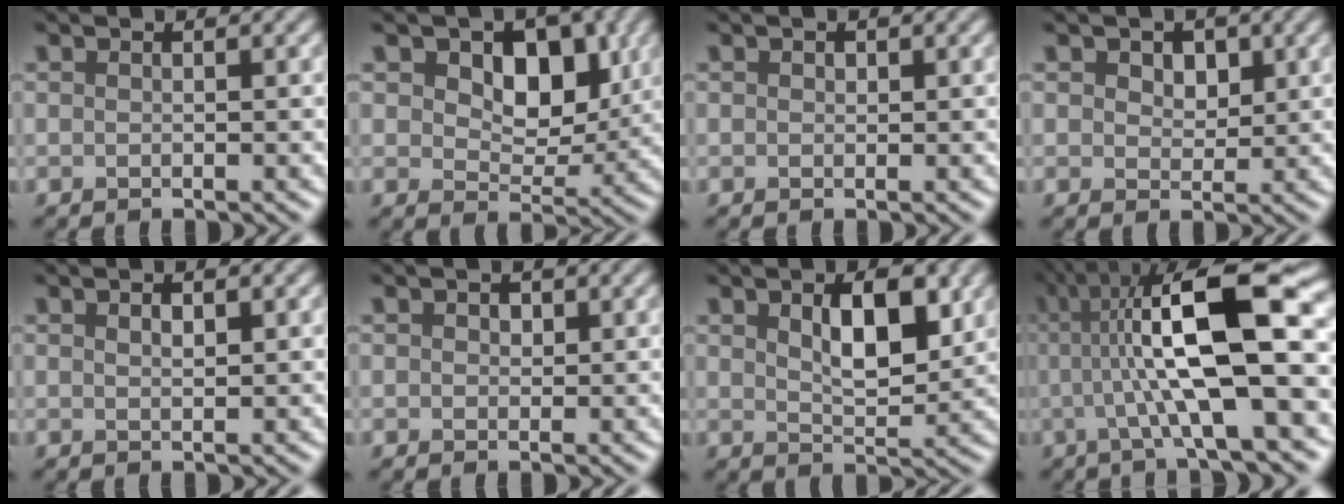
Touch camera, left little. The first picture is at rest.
{"total": 6.2, "force": [2.0, 3.9, 4.3], "torque": [-0.067, -0.013, 0.017]}
{"total": 0.5, "force": [0.2, 0.4, 0.2], "torque": [-0.005, 0.000, 0.002]}
{"total": 2.4, "force": [0.9, 1.7, 1.4], "torque": [-0.031, -0.004, 0.007]}
{"total": 1.5, "force": [0.4, 0.7, 1.3], "torque": [-0.023, 0.002, 0.007]}
{"total": 1.2, "force": [0.4, 1.0, 0.6], "torque": [-0.012, 0.003, -0.001]}
{"total": 5.0, "force": [1.3, 2.5, 4.1], "torque": [-0.075, -0.005, 0.022]}
{"total": 12.7, "force": [0.9, 2.5, 12.4], "torque": [-0.185, 0.019, 0.009]}